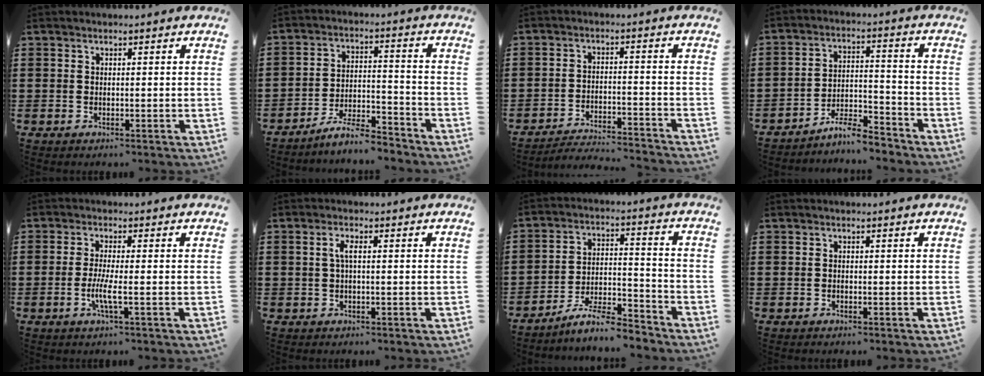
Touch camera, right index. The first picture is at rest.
{"total": 6.3, "force": [-5.7, 0.7, 2.6], "torque": [-0.054, 0.004, -0.110]}
{"total": 3.6, "force": [-3.5, -0.1, 0.7], "torque": [-0.017, 0.001, -0.076]}
{"total": 5.7, "force": [-5.4, 0.5, 1.7], "torque": [-0.037, 0.006, -0.107]}
{"total": 4.0, "force": [-1.0, 0.1, 3.8], "torque": [-0.074, -0.008, -0.022]}
{"total": 2.1, "force": [0.1, 0.5, 2.0], "torque": [-0.045, 0.000, -0.003]}
{"total": 7.2, "force": [-6.4, 0.9, 3.1], "torque": [-0.057, 0.008, -0.122]}
{"total": 0.0}